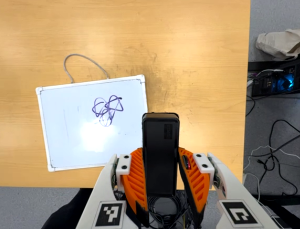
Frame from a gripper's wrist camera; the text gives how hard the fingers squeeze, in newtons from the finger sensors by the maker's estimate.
{"total": 3.7, "left": 2.2, "right": 5.3}